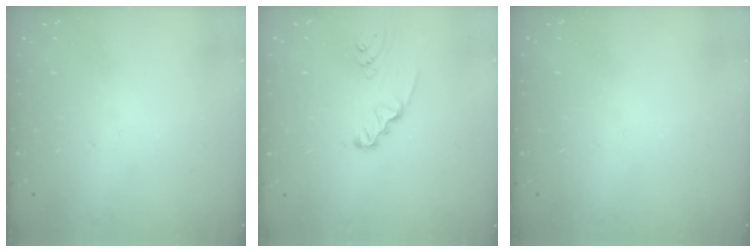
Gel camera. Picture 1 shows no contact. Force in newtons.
{"total": 2.4, "press": 2.4, "slide": 0.3}
{"total": 0.0}